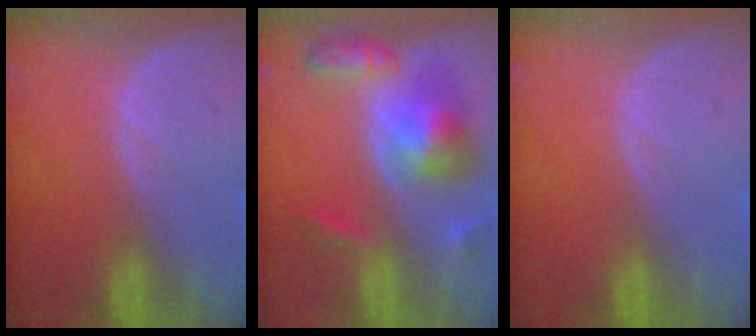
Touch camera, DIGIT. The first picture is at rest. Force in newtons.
{"total": 8.3, "press": 8.2, "slide": 0.6}
{"total": 0.0}